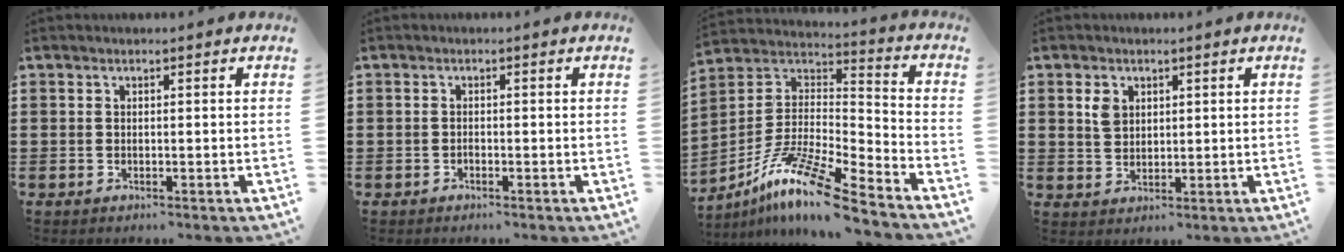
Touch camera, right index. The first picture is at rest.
{"total": 0.6, "force": [-0.5, 0.4, 0.2], "torque": [-0.005, 0.001, -0.010]}
{"total": 12.7, "force": [-9.7, 0.8, 8.0], "torque": [-0.162, 0.006, -0.193]}
{"total": 2.8, "force": [1.3, 2.0, 1.5], "torque": [-0.037, 0.006, 0.024]}